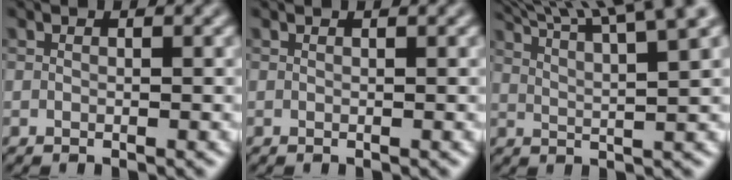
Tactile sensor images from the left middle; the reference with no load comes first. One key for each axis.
{"total": 0.6, "fx": 0.4, "fy": 0.2, "fz": 0.3, "tx": 0.001, "ty": 0.004, "tz": 0.003}
{"total": 11.0, "fx": 8.3, "fy": 2.5, "fz": 6.9, "tx": -0.084, "ty": 0.035, "tz": 0.080}